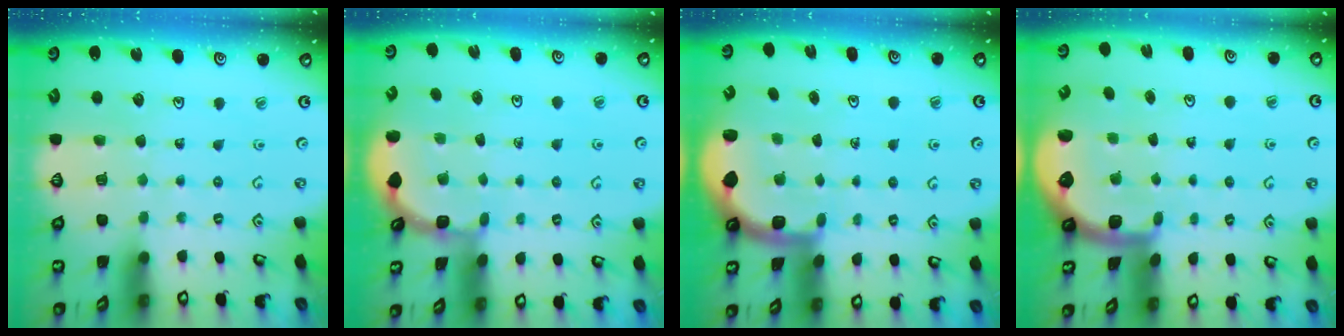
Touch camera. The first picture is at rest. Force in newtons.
{"total": 2.0, "press": 2.0, "slide": 0.1}
{"total": 1.7, "press": 1.7, "slide": 0.3}
{"total": 2.4, "press": 2.3, "slide": 0.8}